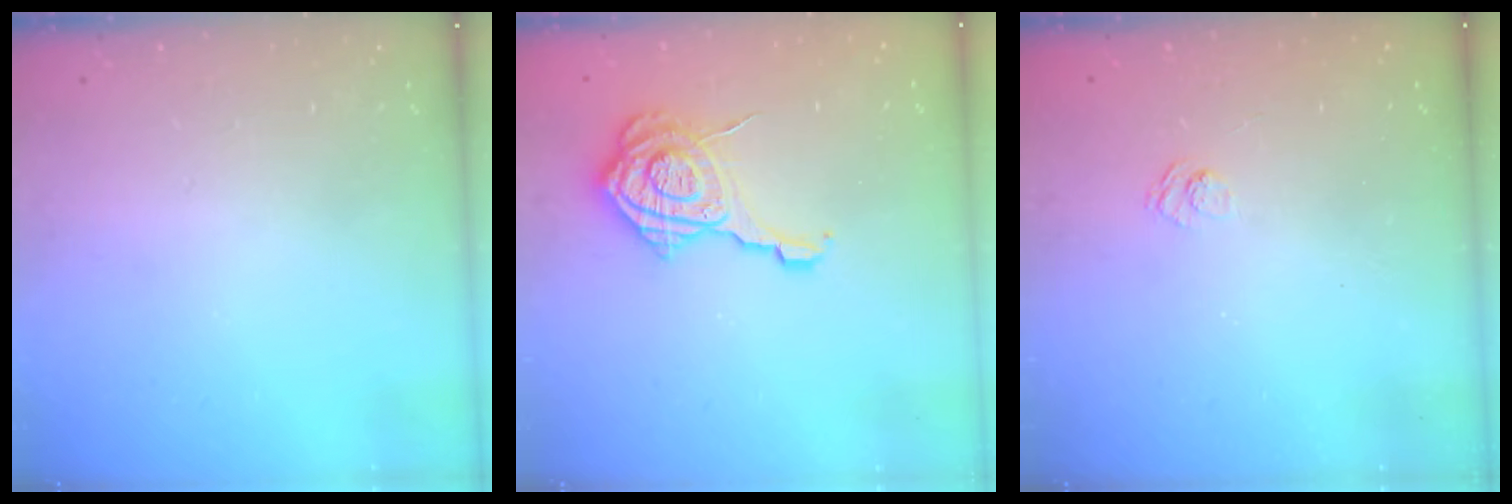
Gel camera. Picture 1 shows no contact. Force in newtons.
{"total": 14.0, "press": 14.0, "slide": 1.0}
{"total": 2.4, "press": 2.0, "slide": 1.3}